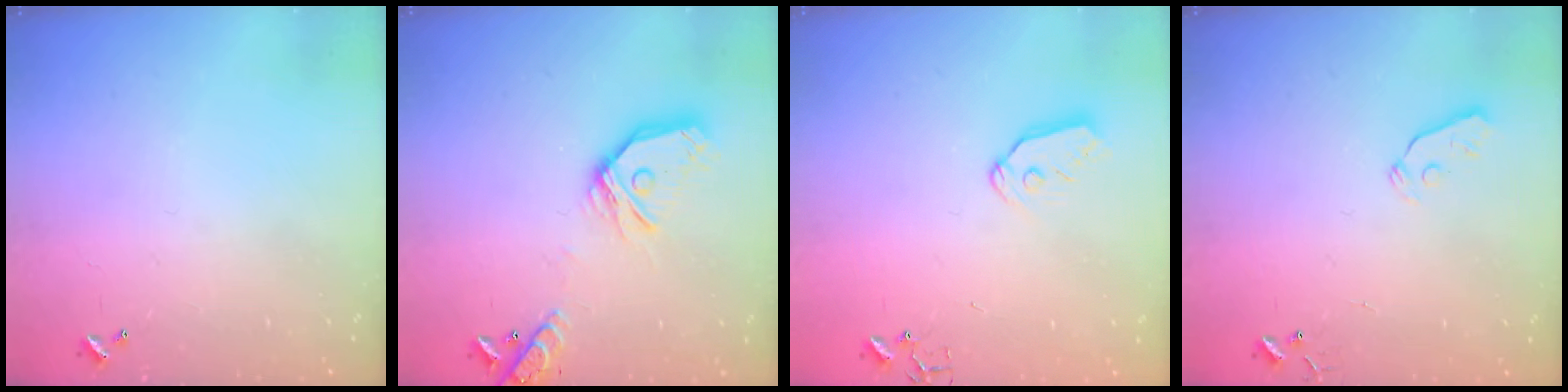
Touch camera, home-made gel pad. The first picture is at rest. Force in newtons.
{"total": 18.6, "press": 18.4, "slide": 2.5}
{"total": 7.7, "press": 7.7, "slide": 0.4}
{"total": 3.3, "press": 3.2, "slide": 0.7}